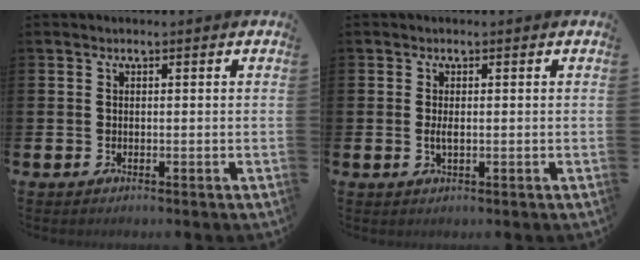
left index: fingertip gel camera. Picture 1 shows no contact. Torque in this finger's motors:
{"motor_torque": [0.30, -0.07, 0.01, 0.09]}